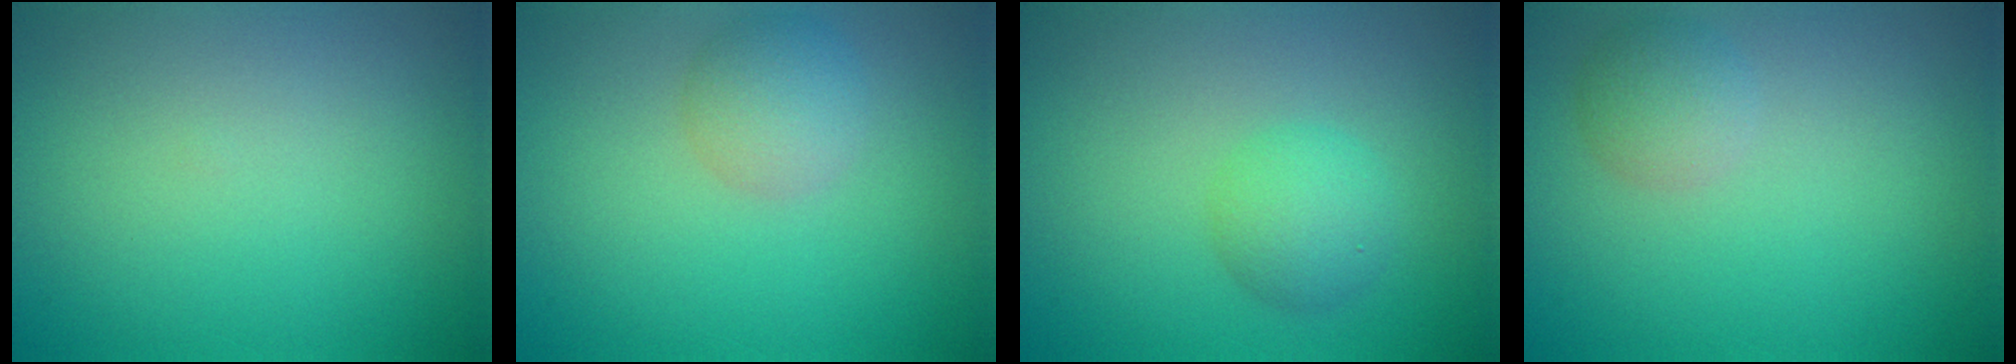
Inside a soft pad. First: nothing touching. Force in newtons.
{"total": 2.7, "press": 2.7, "slide": 0.2}
{"total": 2.7, "press": 2.7, "slide": 0.1}
{"total": 2.0, "press": 2.0, "slide": 0.1}